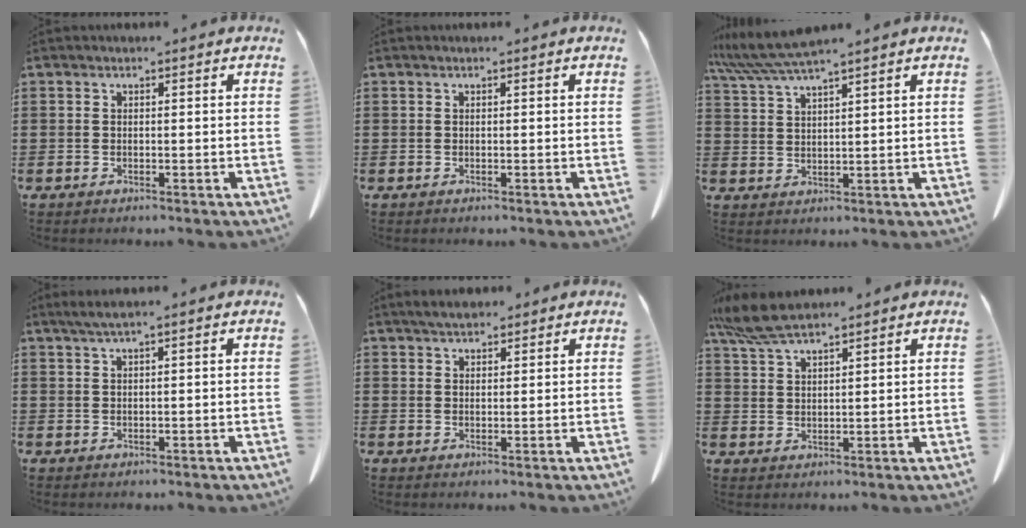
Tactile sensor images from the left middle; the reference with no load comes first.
{"total": 0.0}
{"total": 5.6, "force": [4.7, -0.2, 3.1], "torque": [-0.074, -0.019, 0.084]}
{"total": 1.6, "force": [0.9, -0.2, 1.3], "torque": [-0.024, -0.003, 0.018]}
{"total": 2.6, "force": [2.4, 0.6, 0.8], "torque": [-0.022, 0.001, 0.045]}
{"total": 6.2, "force": [5.2, 1.1, 3.3], "torque": [-0.079, -0.006, 0.098]}